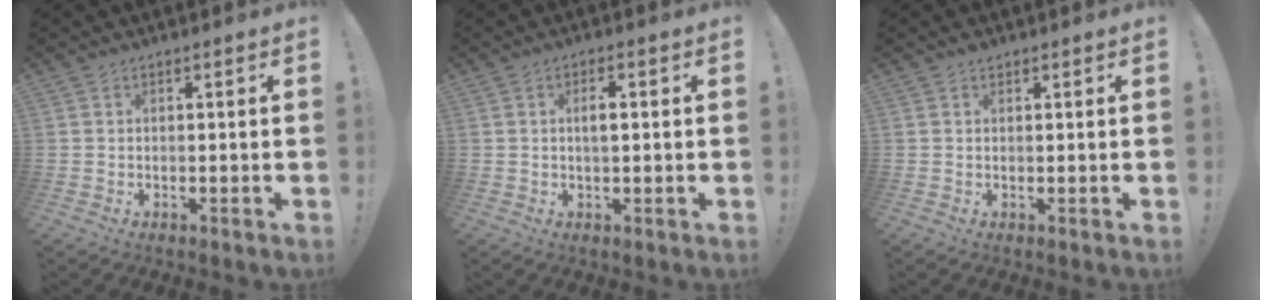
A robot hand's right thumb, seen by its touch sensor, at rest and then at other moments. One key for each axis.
{"total": 3.2, "fx": 0.3, "fy": 1.4, "fz": 2.9, "tx": -0.043, "ty": 0.002, "tz": 0.000}
{"total": 1.0, "fx": 0.8, "fy": 0.6, "fz": 0.1, "tx": 0.003, "ty": 0.001, "tz": 0.014}